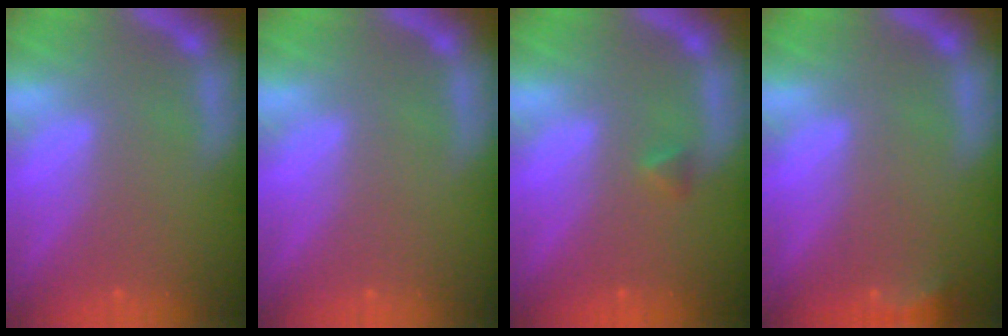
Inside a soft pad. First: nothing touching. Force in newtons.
{"total": 0.0}
{"total": 0.9}
{"total": 2.4}